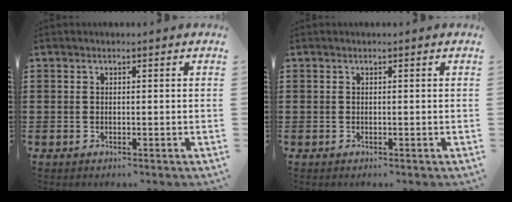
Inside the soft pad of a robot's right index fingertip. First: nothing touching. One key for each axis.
{"total": 0.0}